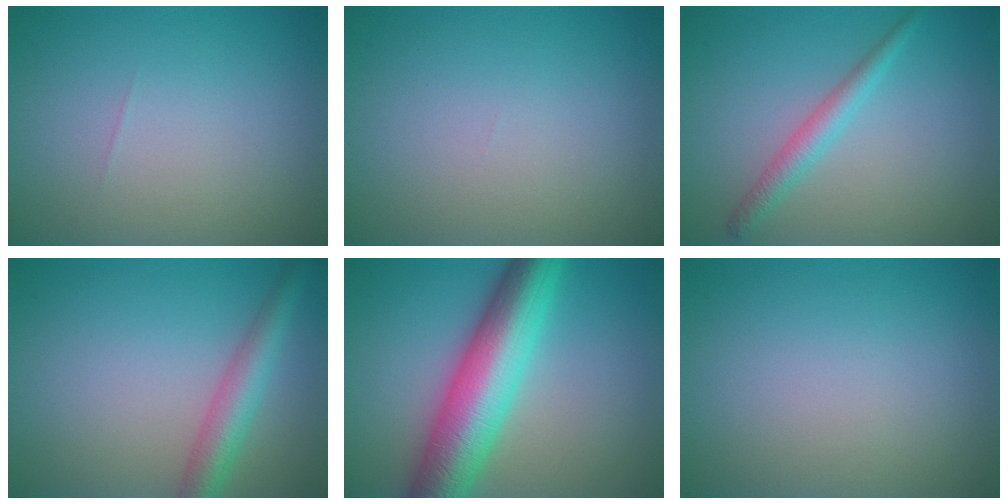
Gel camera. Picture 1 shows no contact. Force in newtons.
{"total": 0.0}
{"total": 2.2, "press": 2.2, "slide": 0.0}
{"total": 3.9, "press": 3.9, "slide": 0.1}
{"total": 9.7, "press": 9.7, "slide": 0.1}
{"total": 0.0}